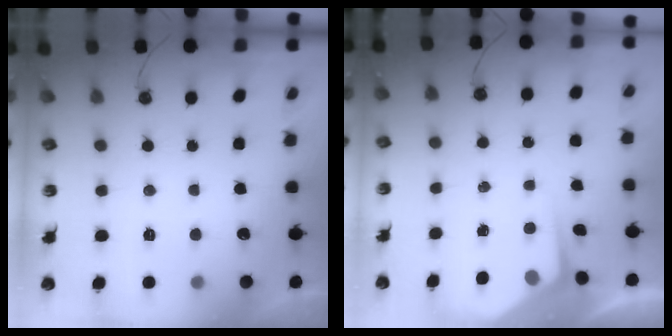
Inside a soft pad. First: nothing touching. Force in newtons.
{"total": 4.2, "press": 4.2, "slide": 0.5}